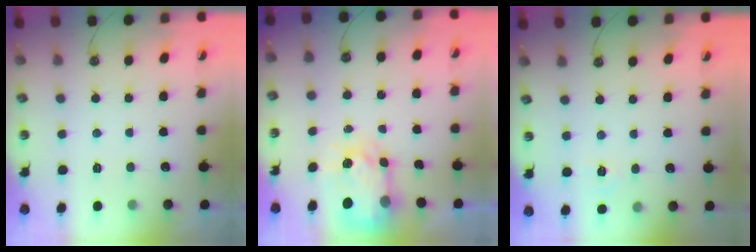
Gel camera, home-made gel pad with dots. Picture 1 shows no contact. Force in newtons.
{"total": 5.5, "press": 5.5, "slide": 0.7}
{"total": 2.8, "press": 2.8, "slide": 0.4}